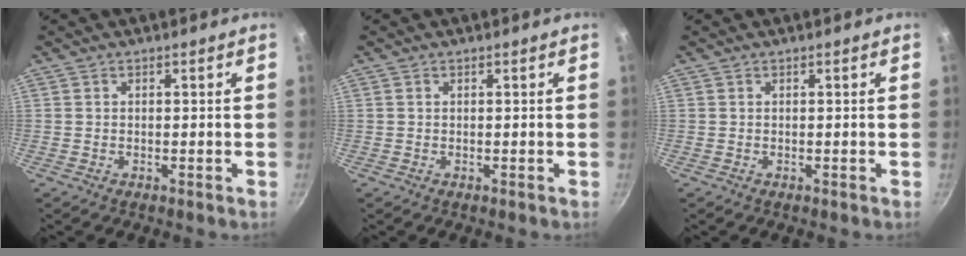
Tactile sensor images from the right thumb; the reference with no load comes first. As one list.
[{"total": 0.0}, {"total": 0.0}]